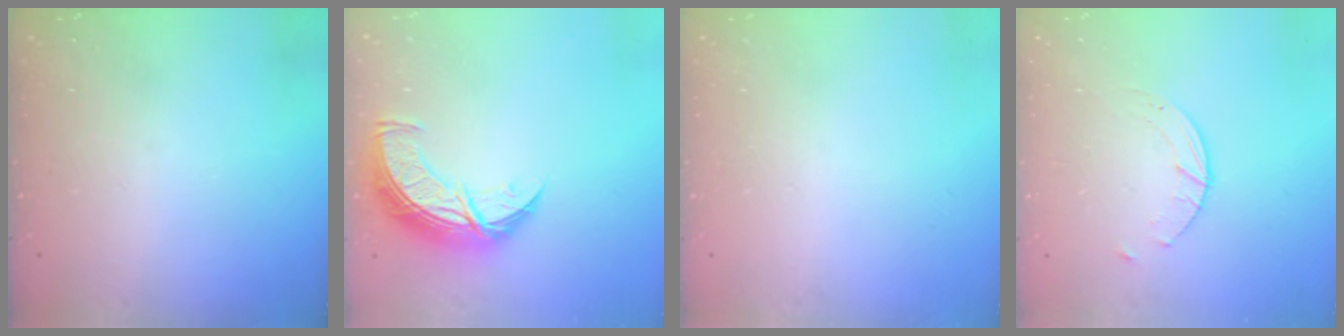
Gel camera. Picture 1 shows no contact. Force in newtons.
{"total": 10.9, "press": 10.9, "slide": 0.9}
{"total": 0.0}
{"total": 2.0, "press": 2.0, "slide": 0.3}